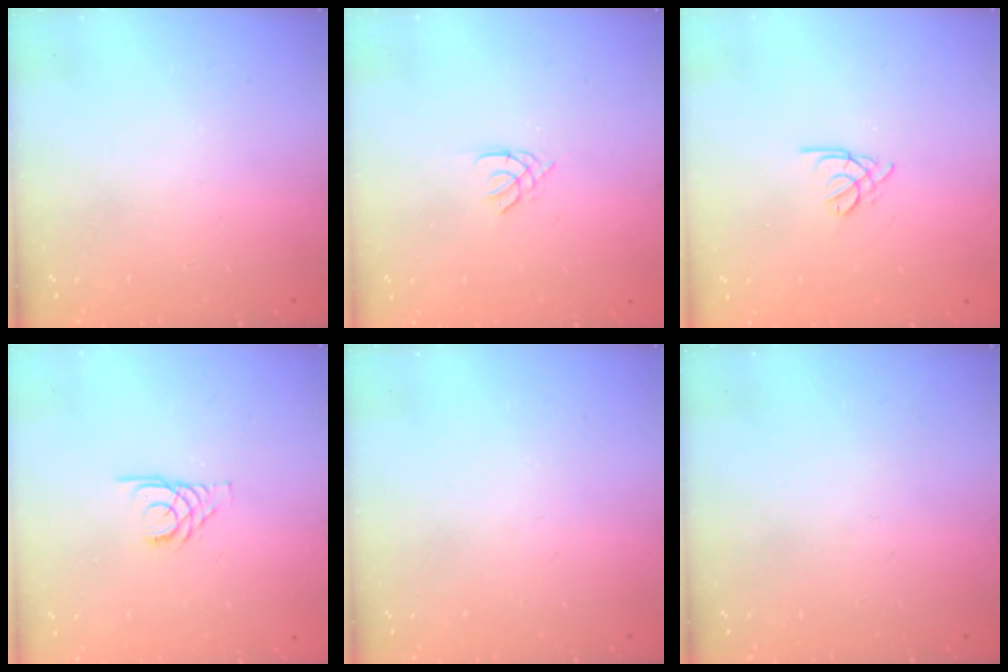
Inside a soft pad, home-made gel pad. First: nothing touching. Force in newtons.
{"total": 1.4, "press": 1.4, "slide": 0.3}
{"total": 1.8, "press": 1.7, "slide": 0.5}
{"total": 3.3, "press": 3.3, "slide": 0.3}
{"total": 0.0}
{"total": 0.0}